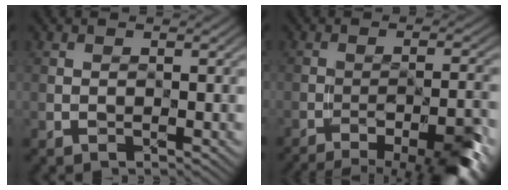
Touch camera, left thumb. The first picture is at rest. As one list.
[{"total": 13.4, "force": [-10.6, 2.8, 7.7], "torque": [-0.099, -0.011, -0.132]}]